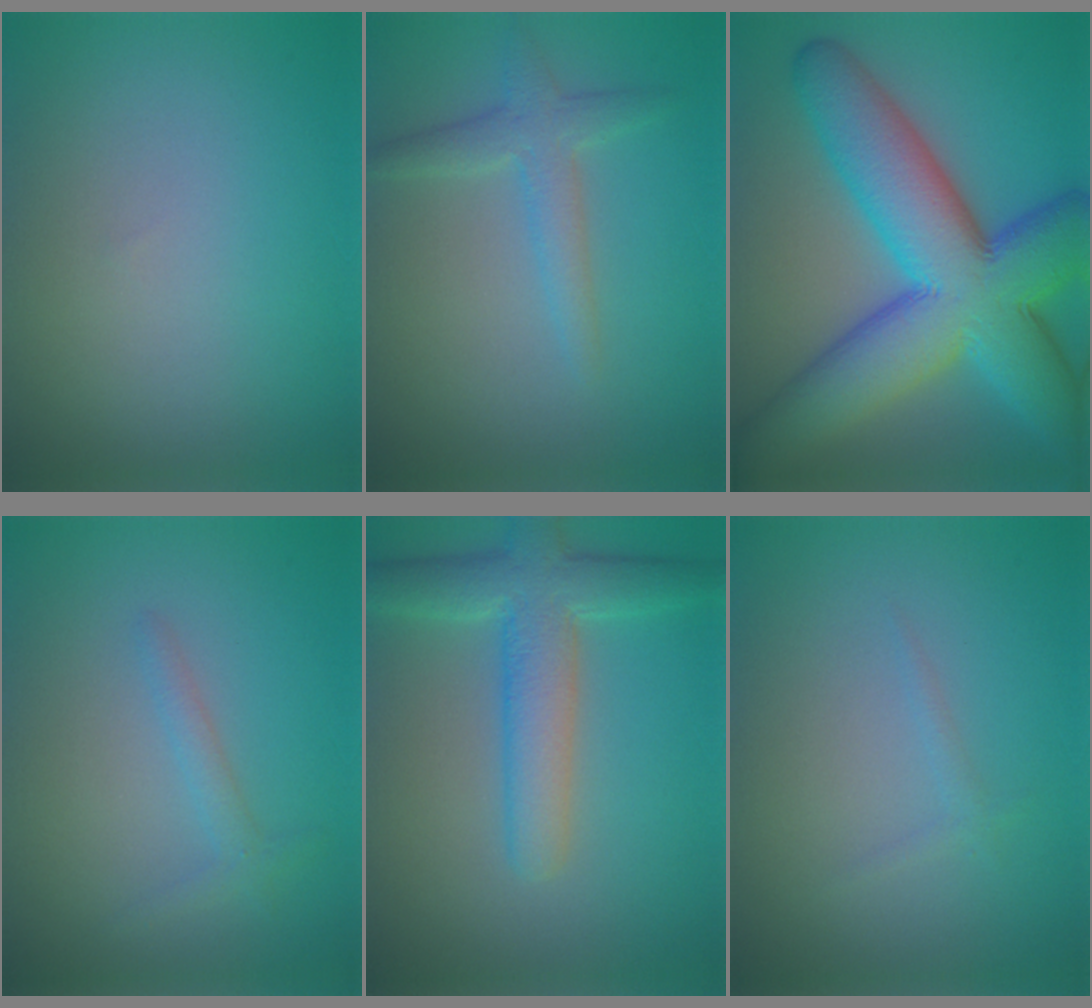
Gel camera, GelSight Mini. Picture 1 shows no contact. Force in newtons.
{"total": 2.7, "press": 2.7, "slide": 0.1}
{"total": 14.1, "press": 14.1, "slide": 0.4}
{"total": 1.4, "press": 1.4, "slide": 0.1}
{"total": 5.8, "press": 5.8, "slide": 0.2}
{"total": 0.8, "press": 0.8, "slide": 0.0}